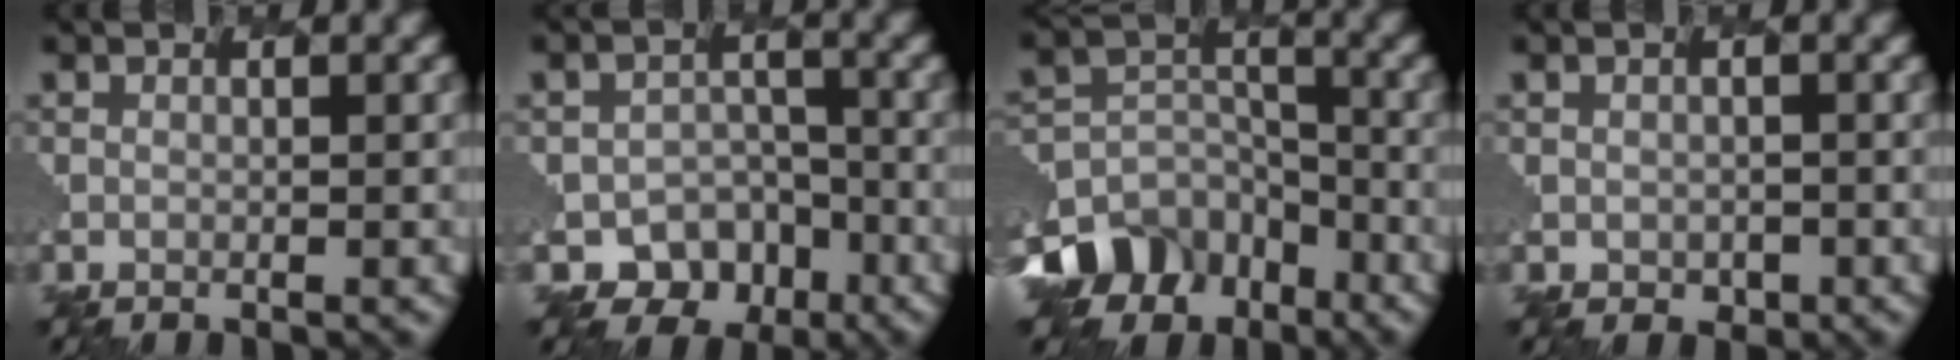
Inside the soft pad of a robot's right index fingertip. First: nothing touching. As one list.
[{"total": 6.6, "force": [-4.6, 4.7, 0.3], "torque": [0.015, -0.005, -0.060]}, {"total": 13.1, "force": [-9.5, 8.9, 2.2], "torque": [-0.083, -0.025, -0.144]}, {"total": 1.0, "force": [-0.3, 1.0, -0.2], "torque": [-0.011, -0.012, -0.001]}]